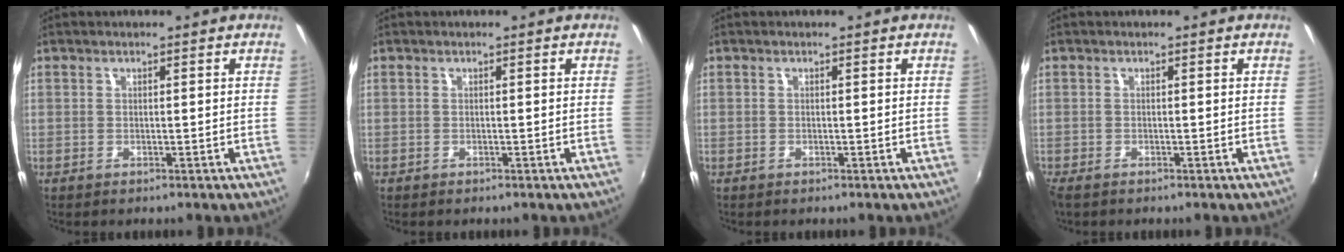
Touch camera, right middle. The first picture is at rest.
{"total": 1.8, "force": [-1.4, 1.2, -0.2], "torque": [0.000, 0.003, -0.026]}
{"total": 0.6, "force": [-0.4, 0.4, 0.0], "torque": [-0.001, 0.000, -0.007]}
{"total": 1.5, "force": [-1.2, 0.7, 0.7], "torque": [-0.016, -0.008, -0.021]}